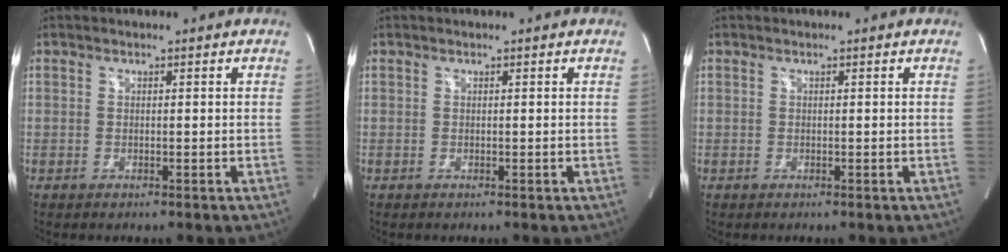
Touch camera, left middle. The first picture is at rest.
{"total": 0.0}
{"total": 0.0}